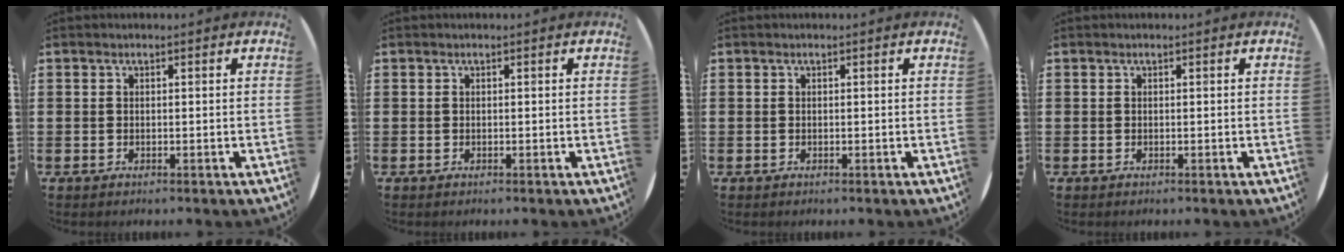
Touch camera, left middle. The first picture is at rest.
{"total": 0.0}
{"total": 0.0}
{"total": 0.0}